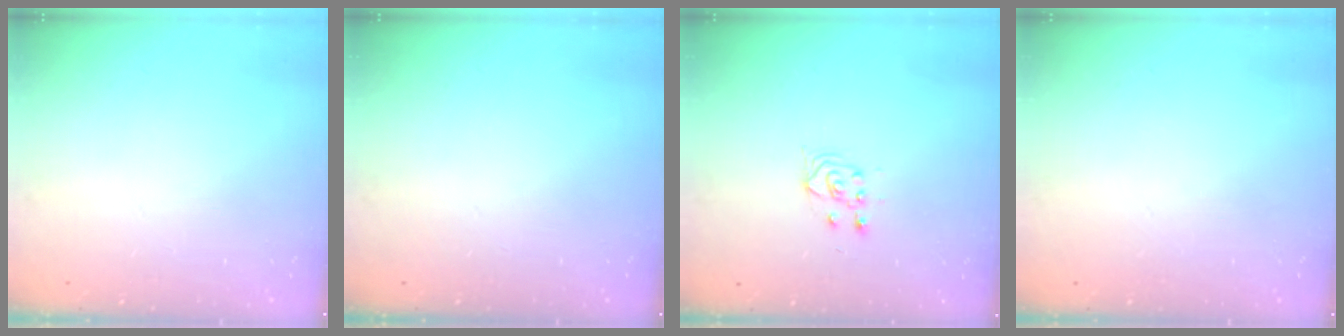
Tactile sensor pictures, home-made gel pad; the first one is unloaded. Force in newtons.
{"total": 0.0}
{"total": 3.0, "press": 2.6, "slide": 1.3}
{"total": 0.0}